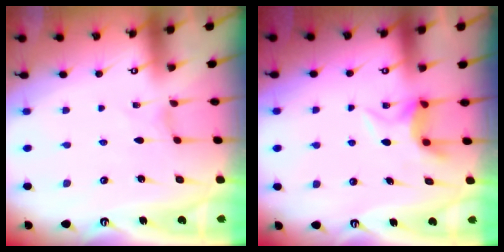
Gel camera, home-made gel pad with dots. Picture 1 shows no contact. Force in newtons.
{"total": 6.4, "press": 6.4, "slide": 0.1}